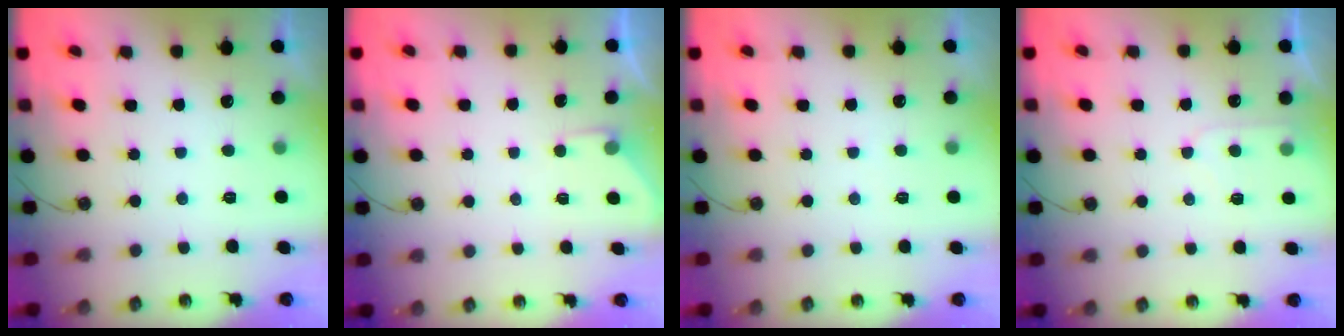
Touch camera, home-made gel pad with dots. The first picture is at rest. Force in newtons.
{"total": 1.9, "press": 1.9, "slide": 0.3}
{"total": 3.3, "press": 3.2, "slide": 0.5}
{"total": 5.3, "press": 5.2, "slide": 0.6}